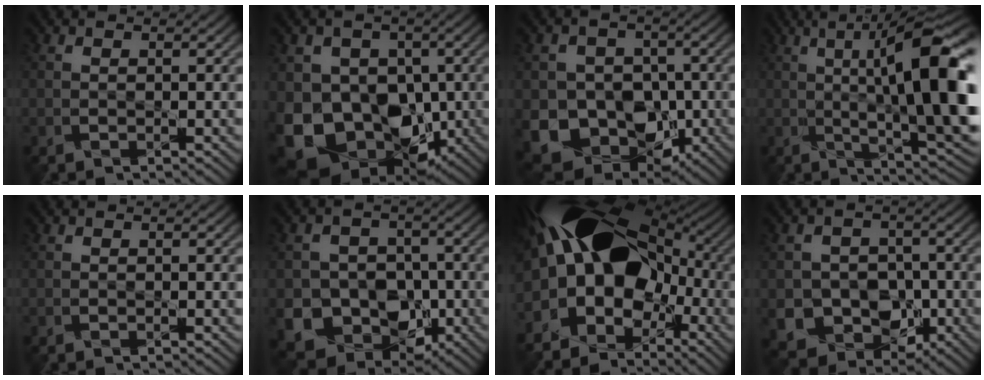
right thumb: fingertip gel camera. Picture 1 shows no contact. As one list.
[{"total": 15.1, "force": [-3.7, 12.2, 8.0], "torque": [-0.155, -0.020, -0.082]}, {"total": 13.4, "force": [-4.1, 11.4, 5.7], "torque": [-0.115, -0.030, -0.082]}, {"total": 16.0, "force": [1.5, 4.2, 15.3], "torque": [-0.219, 0.015, 0.036]}, {"total": 0.0}, {"total": 11.4, "force": [-4.0, 9.8, 4.4], "torque": [-0.087, -0.028, -0.083]}, {"total": 18.2, "force": [0.9, 12.8, 13.0], "torque": [-0.198, -0.008, 0.022]}, {"total": 9.0, "force": [-2.9, 7.8, 3.5], "torque": [-0.071, -0.023, -0.062]}]